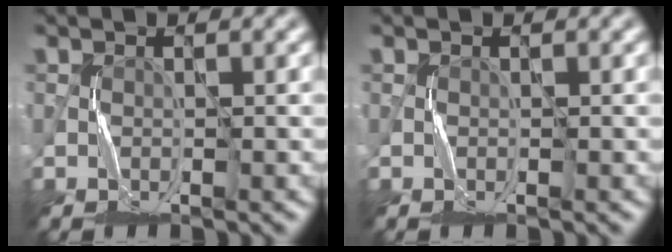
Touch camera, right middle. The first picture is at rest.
{"total": 0.0}